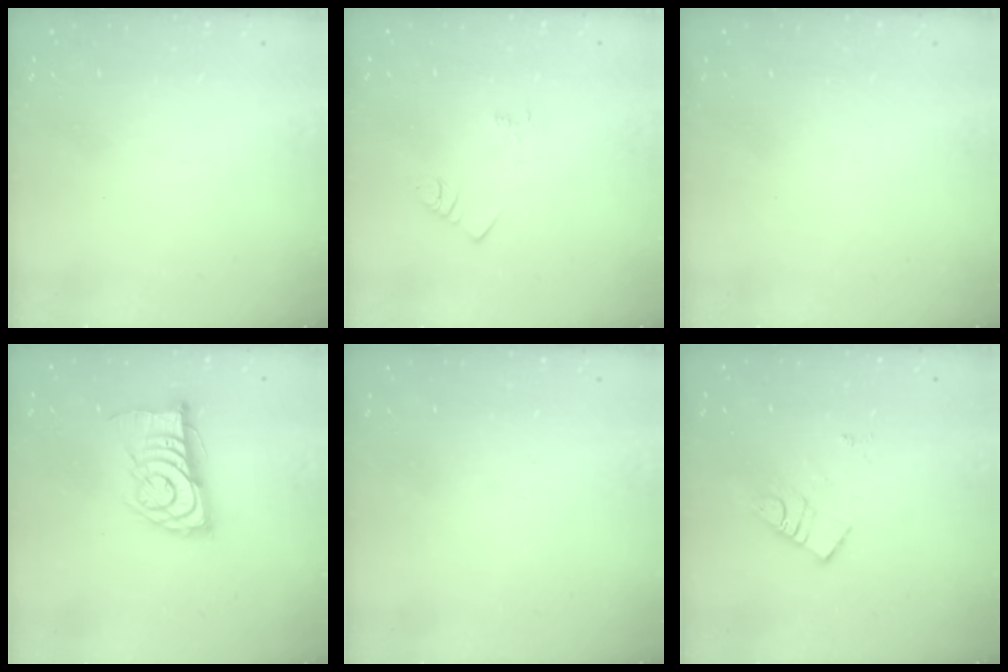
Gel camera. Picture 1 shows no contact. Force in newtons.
{"total": 1.4, "press": 1.4, "slide": 0.3}
{"total": 1.5, "press": 1.5, "slide": 0.1}
{"total": 11.9, "press": 11.9, "slide": 0.8}
{"total": 0.0}
{"total": 9.3, "press": 9.3, "slide": 0.5}